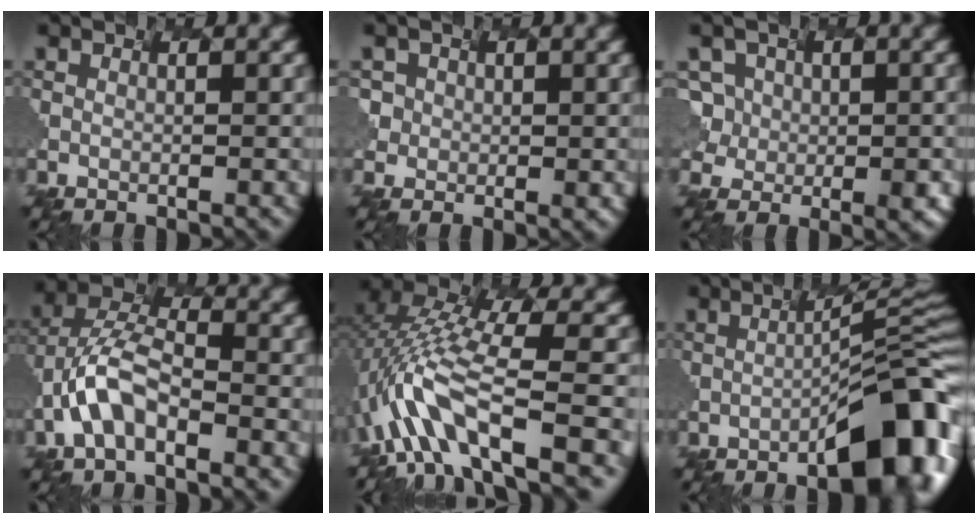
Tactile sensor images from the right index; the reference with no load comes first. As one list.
[{"total": 1.2, "force": [-0.5, -0.4, -1.0], "torque": [-0.003, -0.008, 0.026]}, {"total": 3.1, "force": [-0.5, 2.7, 1.5], "torque": [-0.047, -0.014, 0.032]}, {"total": 5.2, "force": [-4.0, 1.6, 2.9], "torque": [-0.087, 0.011, -0.047]}, {"total": 9.7, "force": [-5.2, 2.4, 7.9], "torque": [-0.175, 0.018, -0.061]}, {"total": 9.4, "force": [-3.7, 1.9, 8.5], "torque": [-0.115, -0.003, -0.025]}]